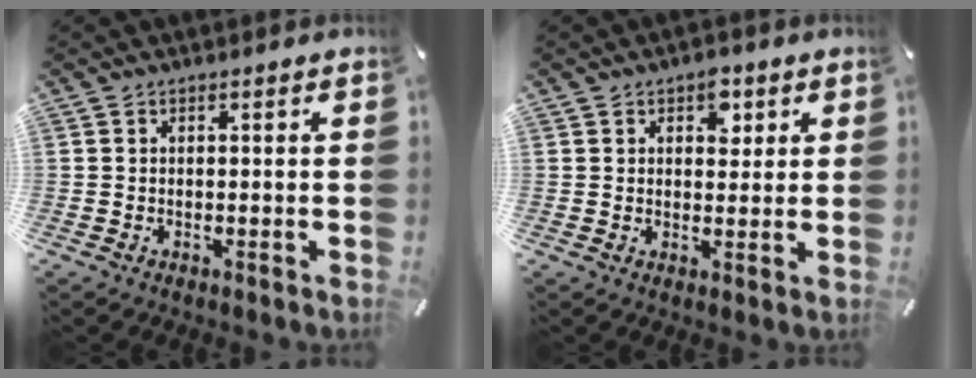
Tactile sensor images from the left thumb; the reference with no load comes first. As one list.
[{"total": 4.7, "force": [2.2, 3.1, 2.8], "torque": [-0.022, -0.009, 0.030]}]